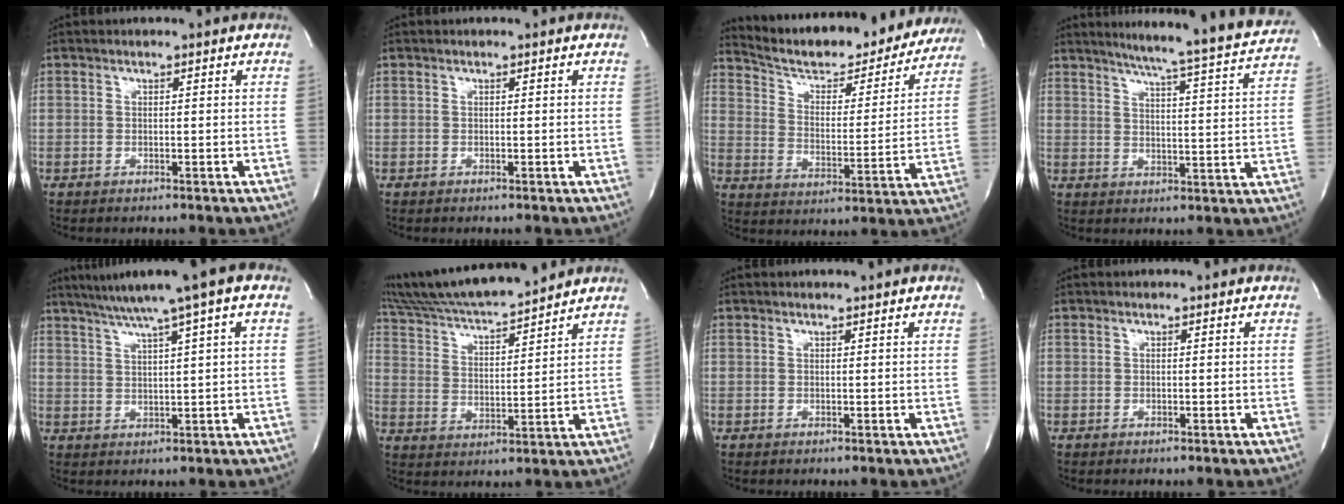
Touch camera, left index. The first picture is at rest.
{"total": 0.0}
{"total": 22.8, "force": [20.8, 5.7, 7.4], "torque": [-0.111, -0.023, 0.283]}
{"total": 18.4, "force": [16.9, -1.4, 7.3], "torque": [-0.120, -0.062, 0.204]}
{"total": 9.2, "force": [5.7, -0.9, 7.1], "torque": [-0.118, 0.022, 0.089]}
{"total": 16.3, "force": [14.9, 0.8, 6.7], "torque": [-0.126, 0.010, 0.258]}
{"total": 0.5, "force": [0.4, -0.2, 0.2], "torque": [-0.008, -0.006, 0.013]}
{"total": 0.0}